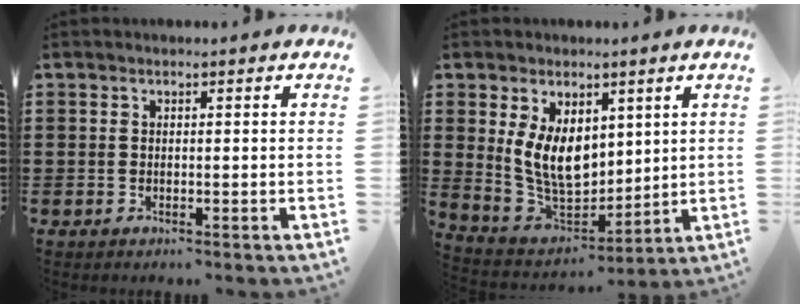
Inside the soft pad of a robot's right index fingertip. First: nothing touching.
{"total": 8.8, "force": [2.8, 5.8, 6.0], "torque": [-0.140, -0.006, 0.052]}